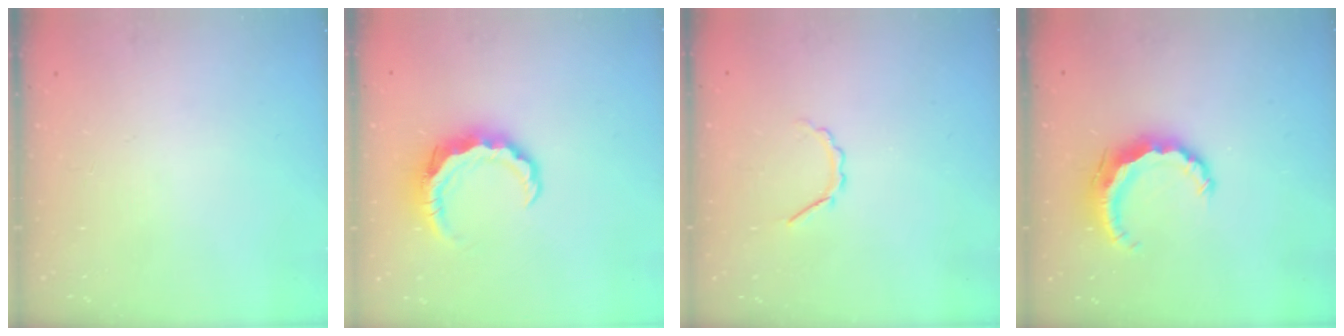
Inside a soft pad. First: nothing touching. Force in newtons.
{"total": 8.4, "press": 8.3, "slide": 1.2}
{"total": 2.9, "press": 2.7, "slide": 1.0}
{"total": 7.4, "press": 7.4, "slide": 0.5}